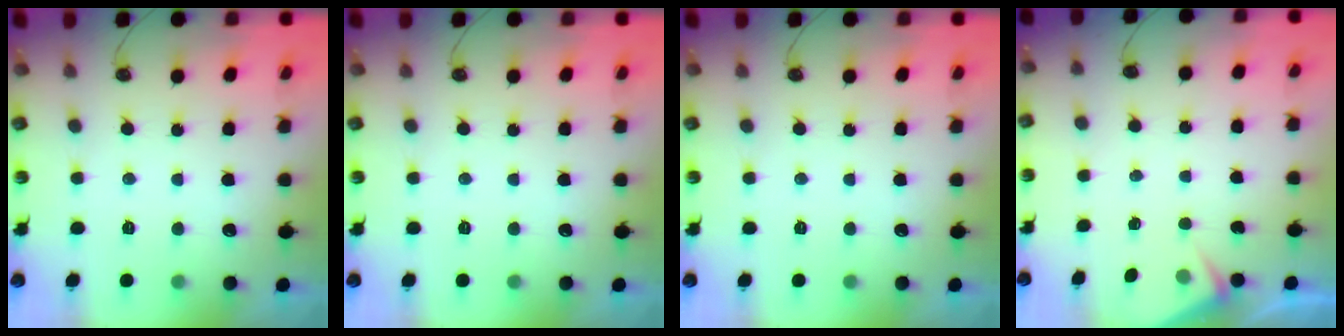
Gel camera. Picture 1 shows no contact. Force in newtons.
{"total": 0.0}
{"total": 0.0}
{"total": 2.8, "press": 2.7, "slide": 0.4}